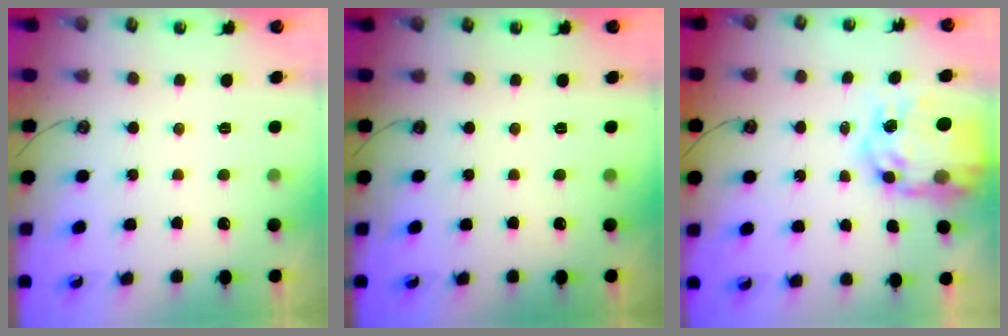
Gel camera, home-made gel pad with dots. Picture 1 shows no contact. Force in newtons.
{"total": 0.0}
{"total": 15.2, "press": 15.1, "slide": 1.4}